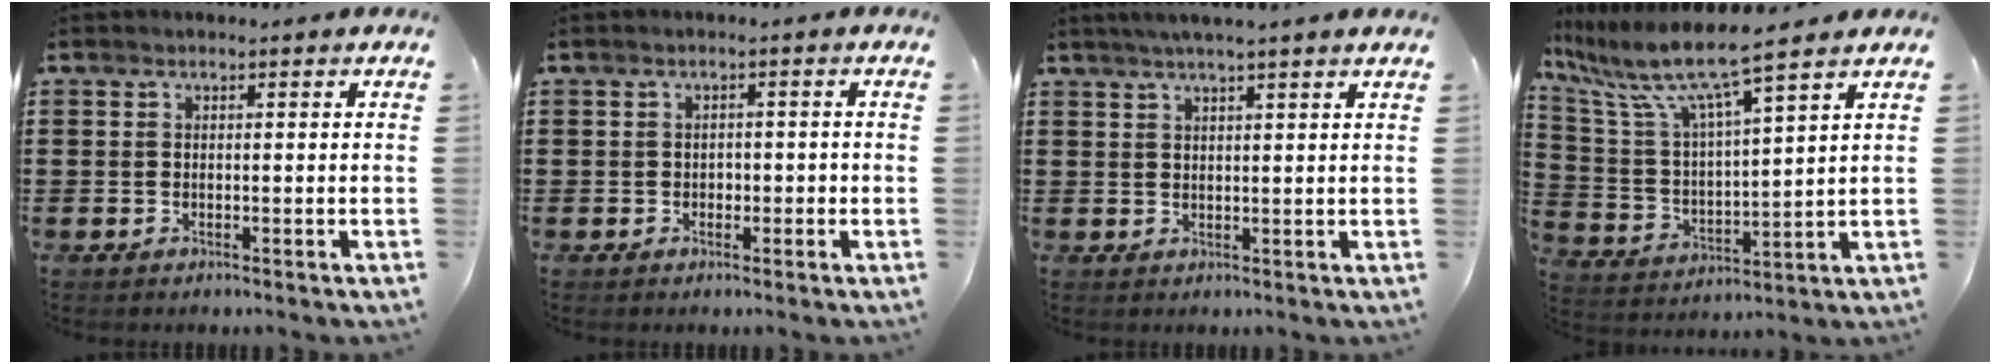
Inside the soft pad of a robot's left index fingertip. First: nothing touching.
{"total": 1.3, "force": [-0.3, 0.9, 0.9], "torque": [-0.019, 0.003, -0.009]}
{"total": 2.8, "force": [2.4, -0.6, 1.3], "torque": [-0.029, -0.001, 0.045]}
{"total": 8.7, "force": [7.2, 0.1, 4.9], "torque": [-0.128, -0.046, 0.117]}